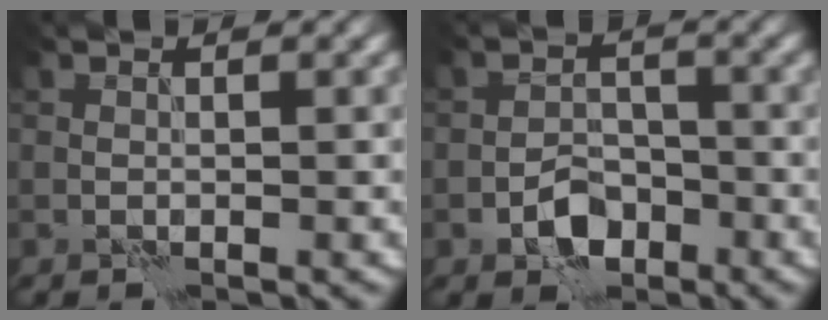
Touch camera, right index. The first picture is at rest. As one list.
[{"total": 3.5, "force": [-1.9, 2.3, 1.8], "torque": [-0.025, 0.004, -0.036]}]